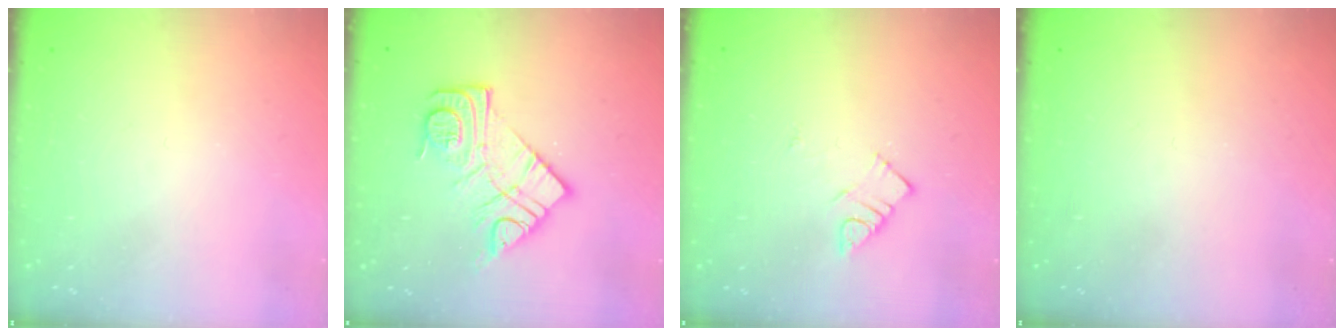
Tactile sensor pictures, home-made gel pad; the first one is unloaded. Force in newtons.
{"total": 13.2, "press": 13.2, "slide": 1.0}
{"total": 4.3, "press": 4.3, "slide": 0.5}
{"total": 0.0}